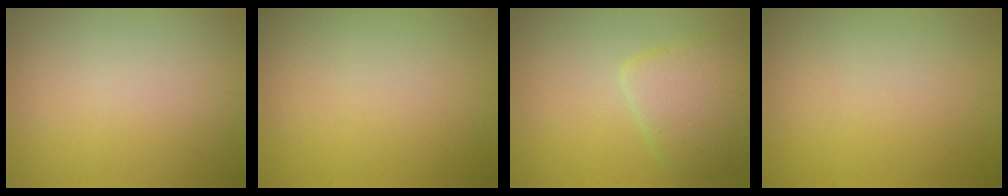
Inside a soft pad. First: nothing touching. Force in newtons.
{"total": 0.0}
{"total": 4.9, "press": 4.9, "slide": 0.3}
{"total": 0.0}